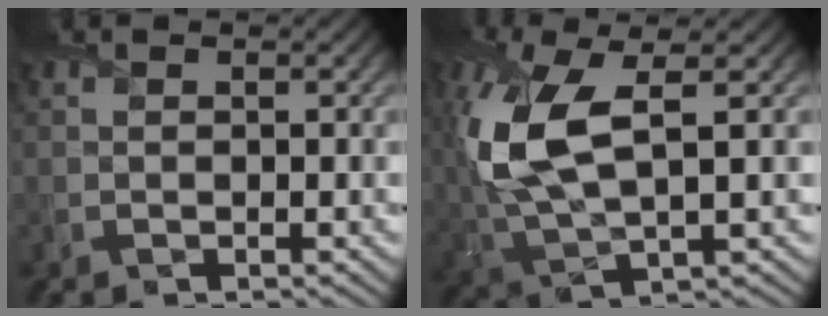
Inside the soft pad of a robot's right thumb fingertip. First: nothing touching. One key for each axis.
{"total": 11.8, "fx": 2.0, "fy": 4.9, "fz": 10.5, "tx": -0.269, "ty": -0.002, "tz": 0.042}